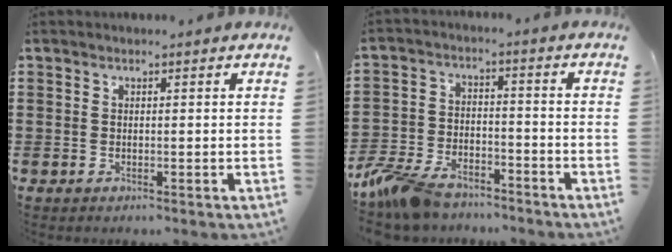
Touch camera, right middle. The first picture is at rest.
{"total": 7.9, "force": [-7.0, 2.3, 2.9], "torque": [-0.082, 0.005, -0.140]}